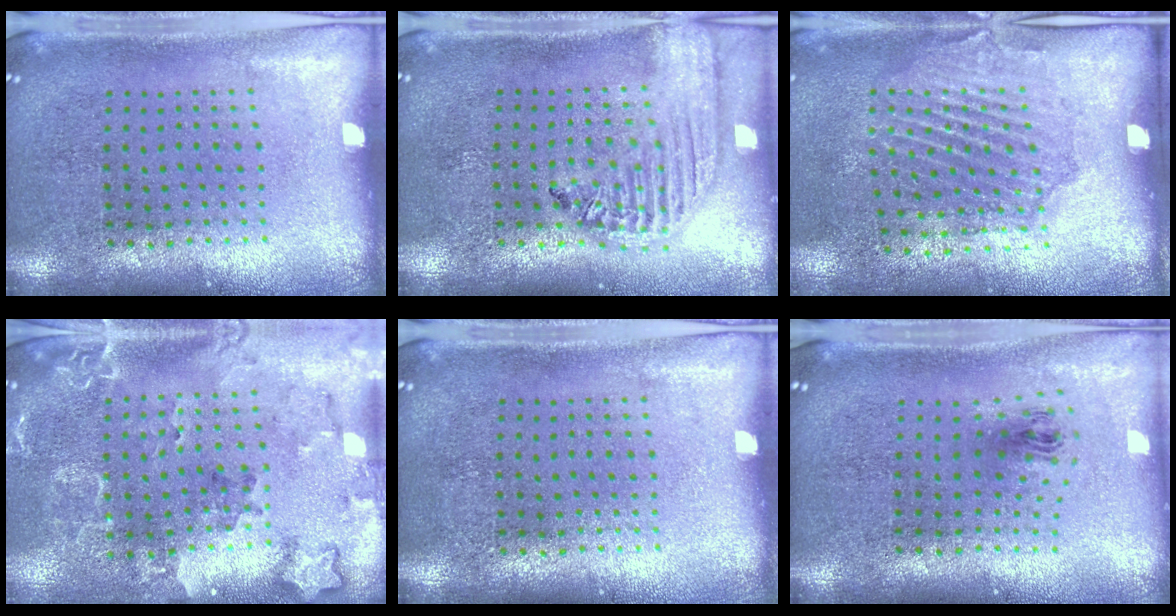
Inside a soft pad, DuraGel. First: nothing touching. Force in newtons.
{"total": 2.0, "press": 1.8, "slide": 0.9}
{"total": 1.7, "press": 1.4, "slide": 0.8}
{"total": 2.0, "press": 1.9, "slide": 0.7}
{"total": 0.0}
{"total": 1.0, "press": 0.4, "slide": 0.9}